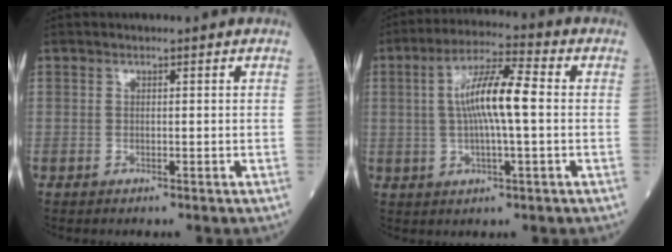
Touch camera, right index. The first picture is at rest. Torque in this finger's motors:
{"motor_torque": [1.21, 0.05, 0.67, 0.21]}